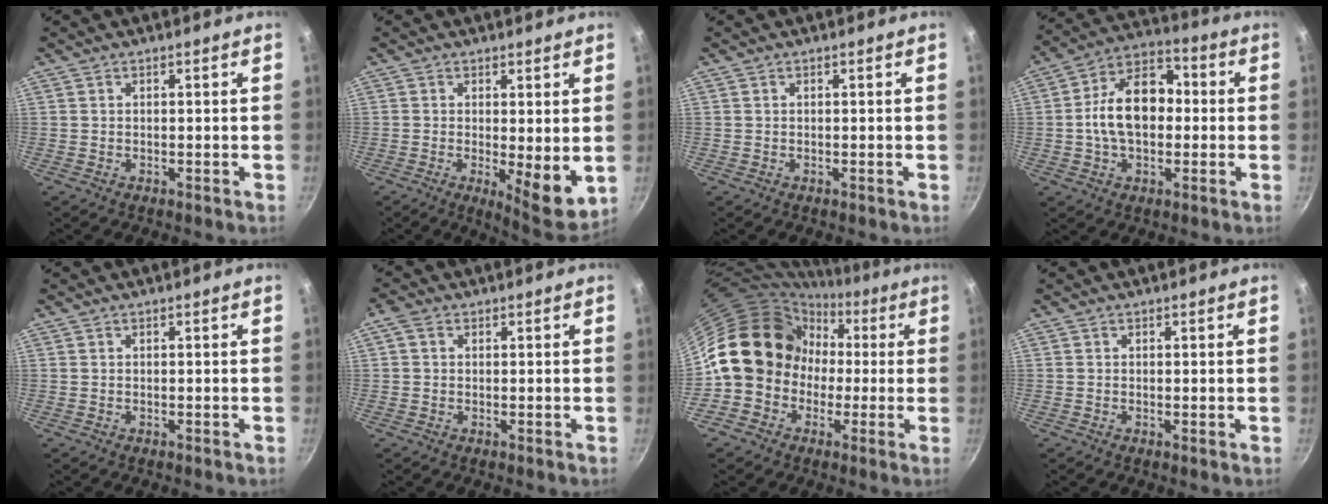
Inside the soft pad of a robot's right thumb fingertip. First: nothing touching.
{"total": 8.2, "force": [-0.2, 2.7, 7.8], "torque": [-0.098, -0.026, 0.003]}
{"total": 0.0}
{"total": 14.5, "force": [-0.3, 9.5, 10.9], "torque": [-0.148, 0.038, -0.021]}
{"total": 0.0}
{"total": 2.3, "force": [0.6, 1.8, 1.3], "torque": [-0.026, 0.007, 0.005]}
{"total": 16.1, "force": [-0.8, 14.2, 7.6], "torque": [-0.076, 0.051, -0.023]}
{"total": 0.0}